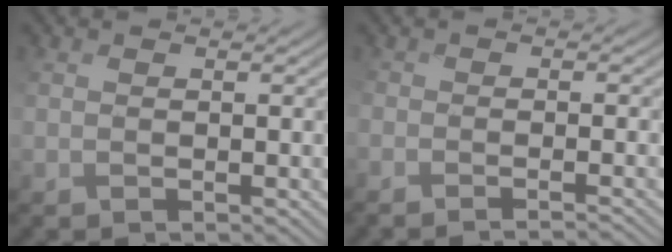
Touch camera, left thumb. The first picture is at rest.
{"total": 3.7, "force": [-2.9, 0.9, 2.1], "torque": [-0.024, -0.004, -0.032]}